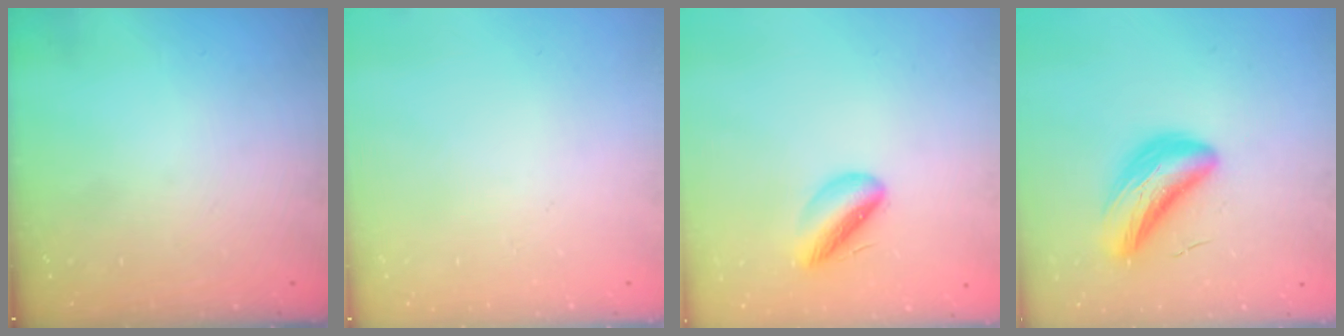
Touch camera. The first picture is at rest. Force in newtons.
{"total": 0.0}
{"total": 6.8, "press": 6.7, "slide": 1.0}
{"total": 9.4, "press": 9.3, "slide": 1.7}